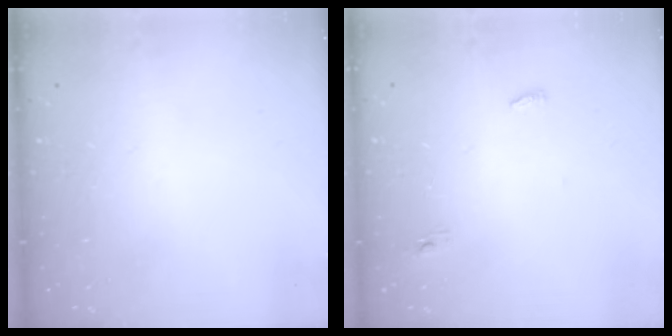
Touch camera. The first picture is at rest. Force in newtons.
{"total": 3.4, "press": 3.3, "slide": 0.9}